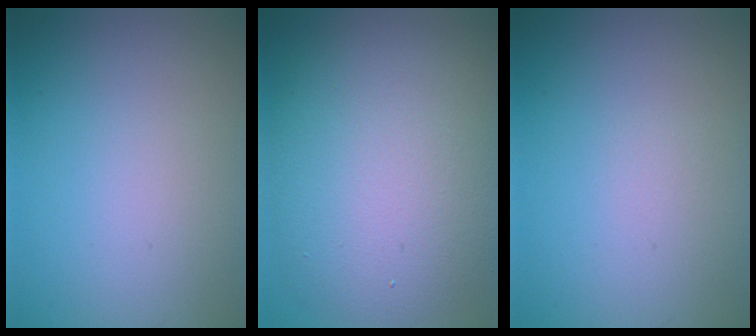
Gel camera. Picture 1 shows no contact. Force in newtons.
{"total": 10.8, "press": 10.8, "slide": 1.0}
{"total": 0.0}